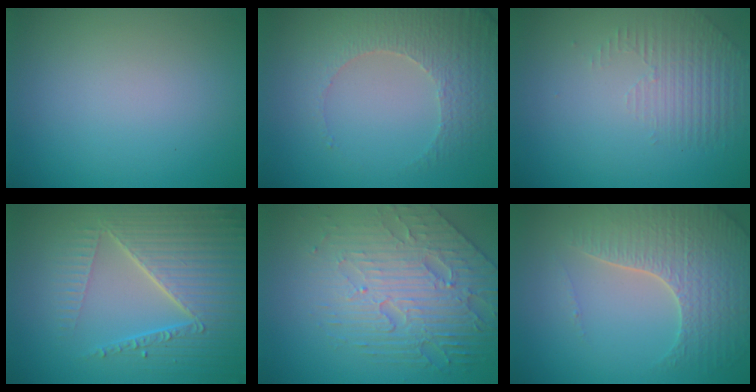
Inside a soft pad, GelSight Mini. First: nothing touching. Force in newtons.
{"total": 3.9, "press": 3.3, "slide": 2.1}
{"total": 1.5, "press": 0.9, "slide": 1.2}
{"total": 7.0, "press": 5.4, "slide": 4.4}
{"total": 6.7, "press": 5.3, "slide": 4.1}
{"total": 5.3, "press": 4.5, "slide": 2.8}